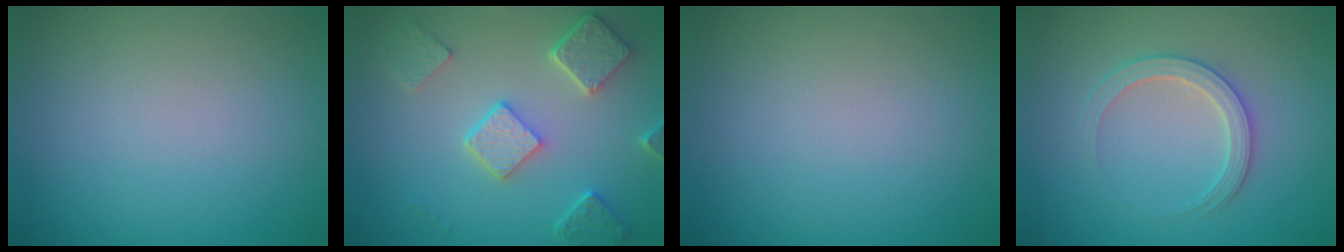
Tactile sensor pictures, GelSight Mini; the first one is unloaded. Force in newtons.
{"total": 5.0, "press": 3.9, "slide": 3.0}
{"total": 0.0}
{"total": 2.8, "press": 2.7, "slide": 0.4}